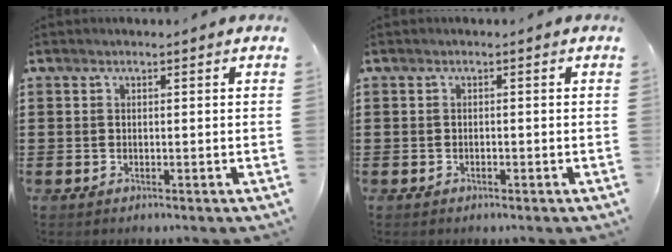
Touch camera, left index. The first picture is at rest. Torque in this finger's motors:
{"motor_torque": [-0.19, 0.05, 0.05, 0.00]}